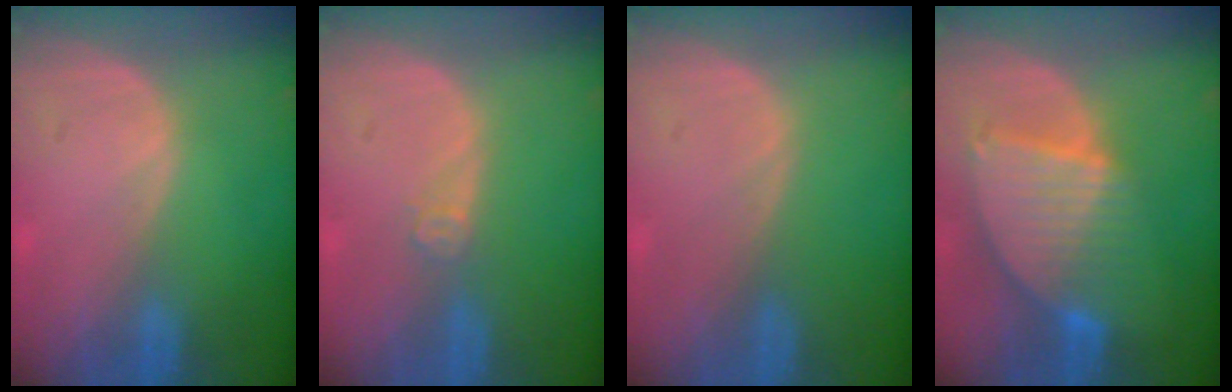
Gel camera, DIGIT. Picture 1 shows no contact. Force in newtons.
{"total": 1.7, "press": 1.4, "slide": 1.0}
{"total": 0.0}
{"total": 8.6, "press": 7.5, "slide": 4.1}